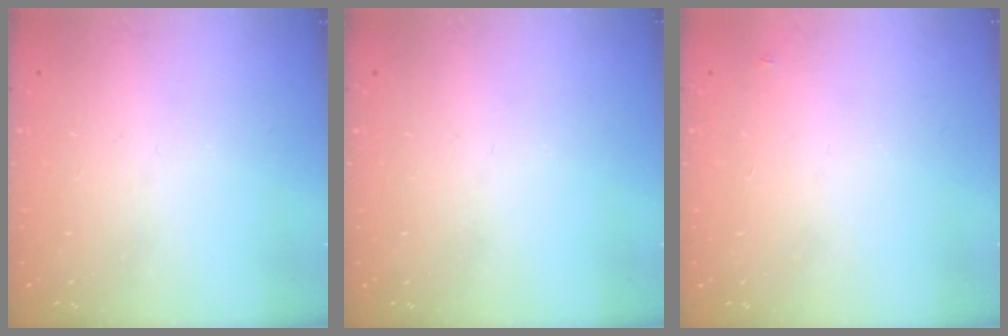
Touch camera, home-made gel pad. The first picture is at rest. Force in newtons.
{"total": 0.0}
{"total": 2.6, "press": 2.6, "slide": 0.2}